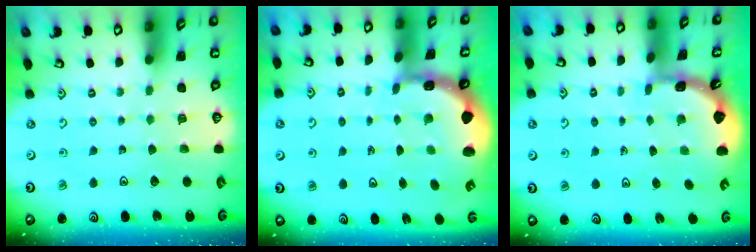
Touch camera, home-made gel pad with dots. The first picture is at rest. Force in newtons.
{"total": 2.2, "press": 2.0, "slide": 1.0}
{"total": 1.6, "press": 1.6, "slide": 0.2}